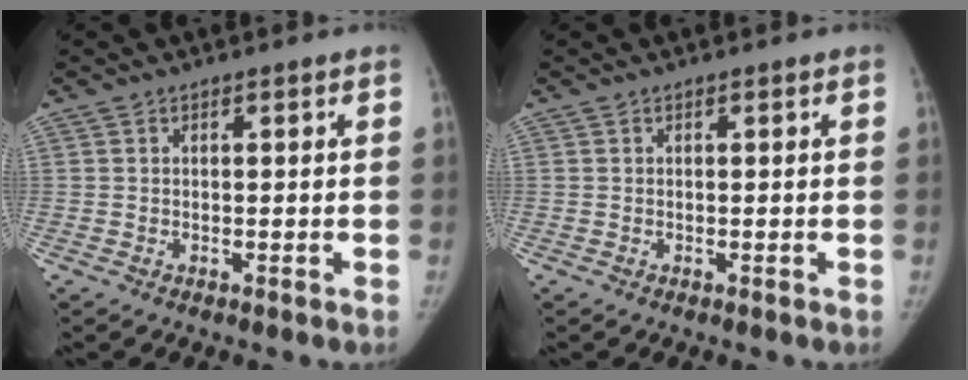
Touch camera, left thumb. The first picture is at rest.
{"total": 0.0}